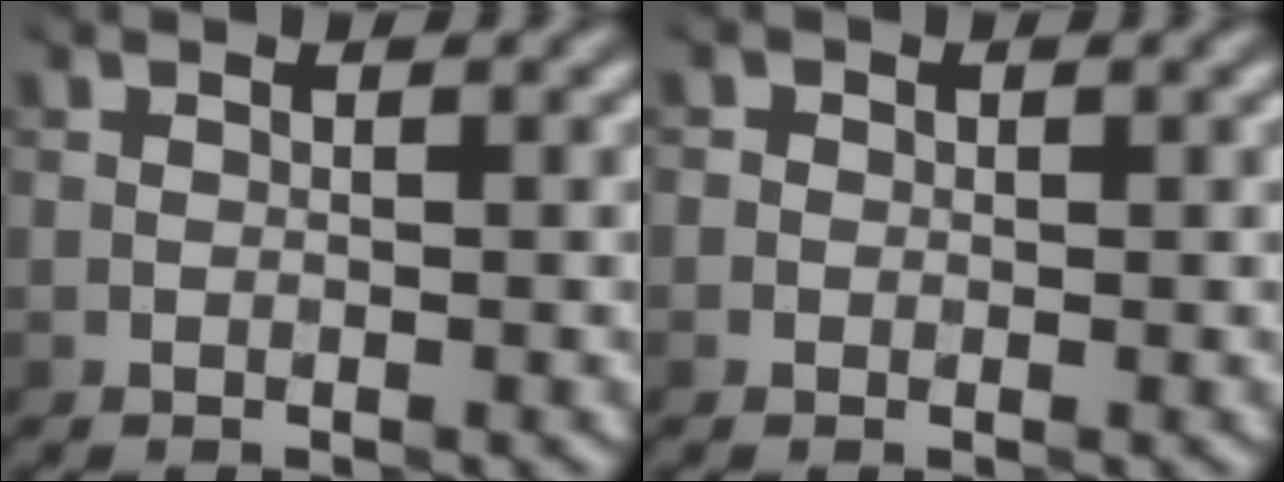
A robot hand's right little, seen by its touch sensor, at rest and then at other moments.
{"total": 0.5, "force": [-0.1, 0.4, -0.3], "torque": [0.014, -0.004, -0.006]}